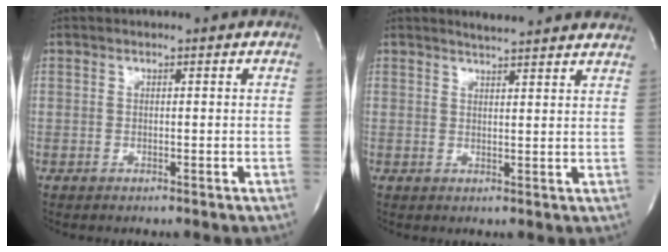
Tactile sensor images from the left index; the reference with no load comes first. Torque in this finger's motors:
{"motor_torque": [0.22, -0.36, 0.07, -0.01]}